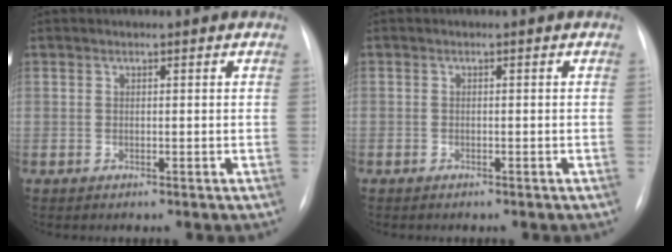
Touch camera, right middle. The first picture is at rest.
{"total": 0.6, "force": [-0.5, 0.3, 0.1], "torque": [-0.008, 0.001, -0.009]}